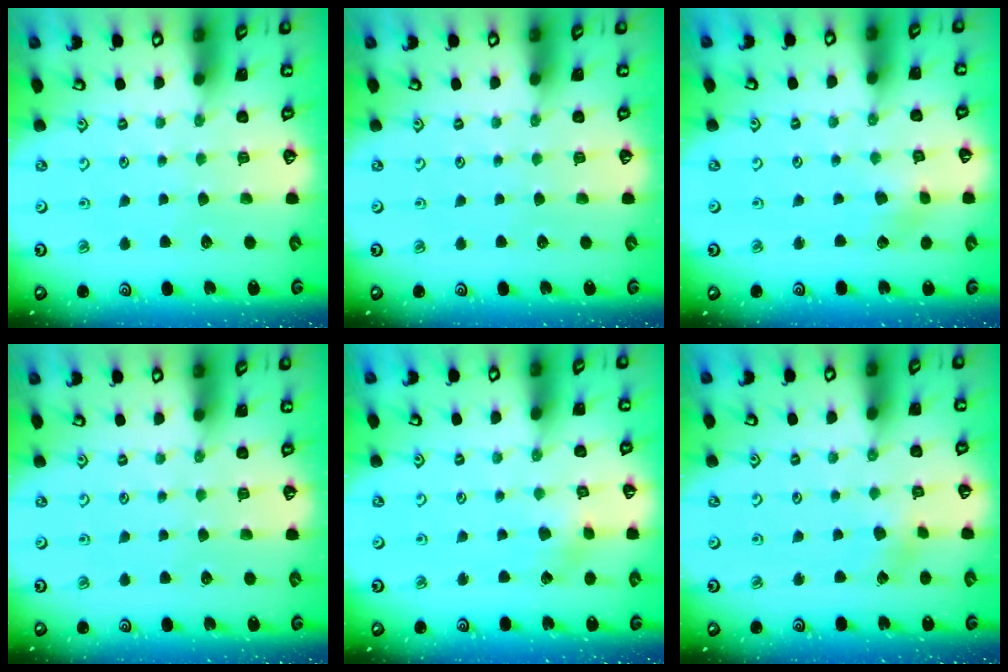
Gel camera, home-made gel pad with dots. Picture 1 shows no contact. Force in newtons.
{"total": 0.0}
{"total": 2.6, "press": 2.6, "slide": 0.3}
{"total": 0.0}
{"total": 2.1, "press": 2.1, "slide": 0.2}
{"total": 3.6, "press": 3.5, "slide": 0.6}